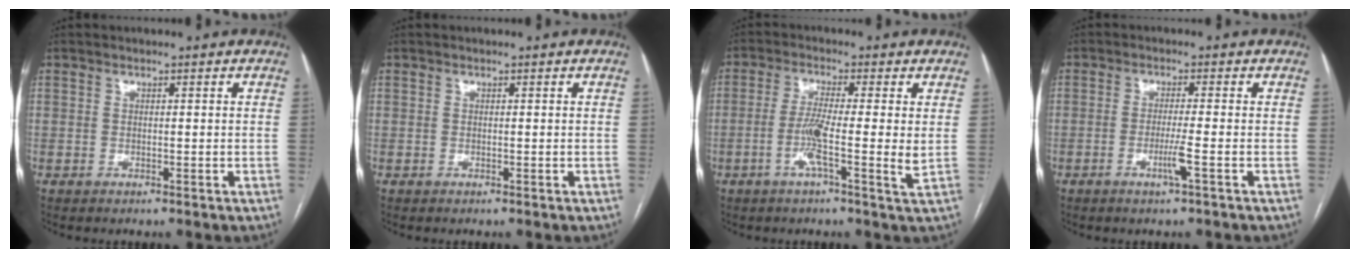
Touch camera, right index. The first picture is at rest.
{"total": 0.0}
{"total": 6.9, "force": [-1.0, -0.4, 6.8], "torque": [-0.125, -0.009, -0.025]}
{"total": 3.2, "force": [-1.3, -0.6, 2.8], "torque": [-0.056, -0.007, -0.027]}